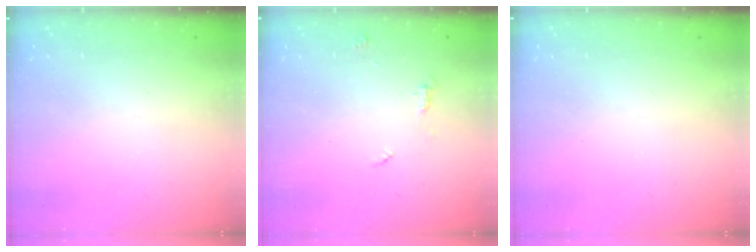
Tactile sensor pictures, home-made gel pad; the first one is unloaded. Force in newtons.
{"total": 5.6, "press": 5.6, "slide": 0.4}
{"total": 0.0}